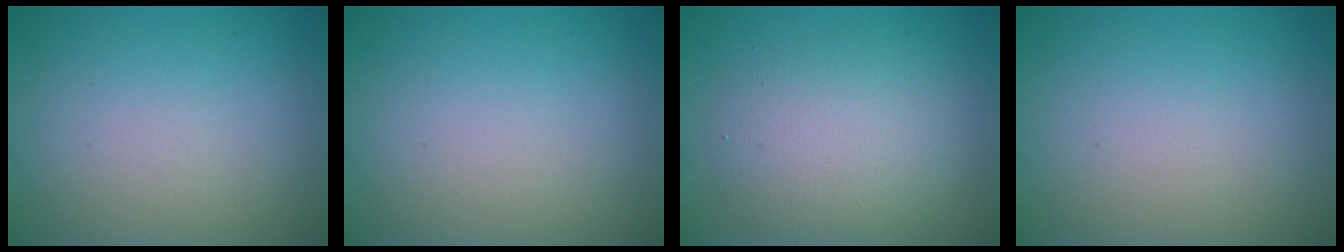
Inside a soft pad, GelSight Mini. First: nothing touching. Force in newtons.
{"total": 0.0}
{"total": 4.7, "press": 4.7, "slide": 0.2}
{"total": 0.0}